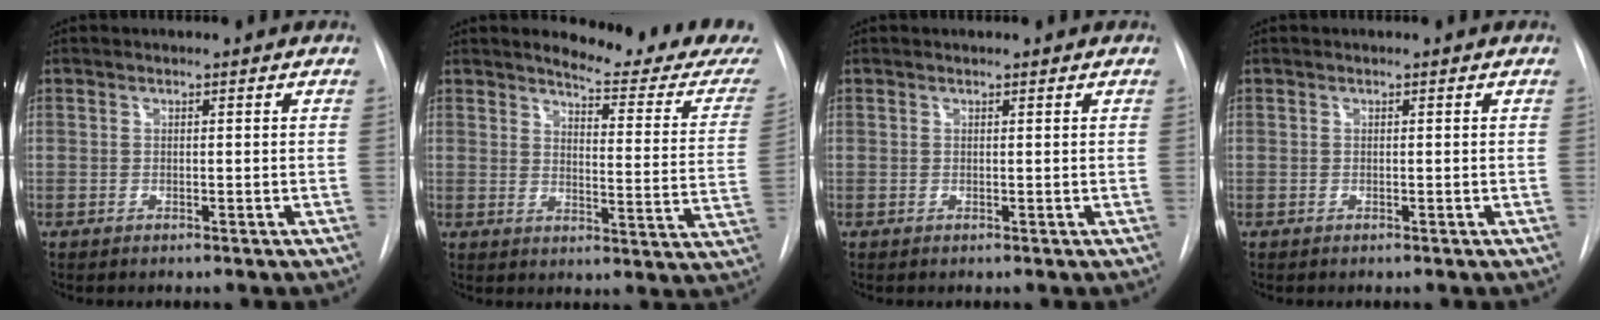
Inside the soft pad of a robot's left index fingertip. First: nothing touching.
{"total": 15.1, "force": [14.6, 0.6, 3.9], "torque": [-0.044, -0.107, 0.156]}
{"total": 0.8, "force": [0.7, 0.2, 0.3], "torque": [-0.008, 0.010, 0.011]}
{"total": 0.0}